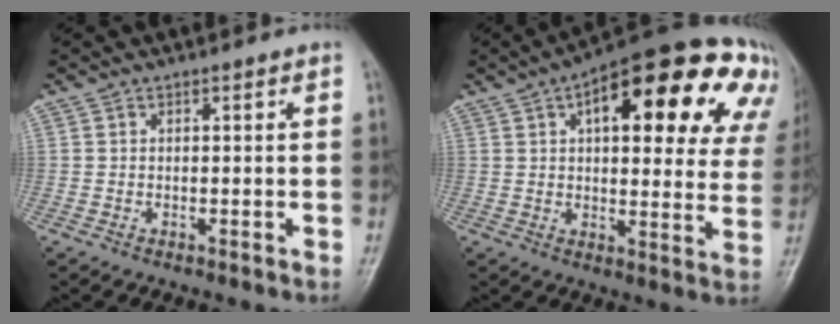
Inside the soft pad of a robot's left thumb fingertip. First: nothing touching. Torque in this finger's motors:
{"motor_torque": [0.85, 0.81, 1.91, -0.87, 0.21]}